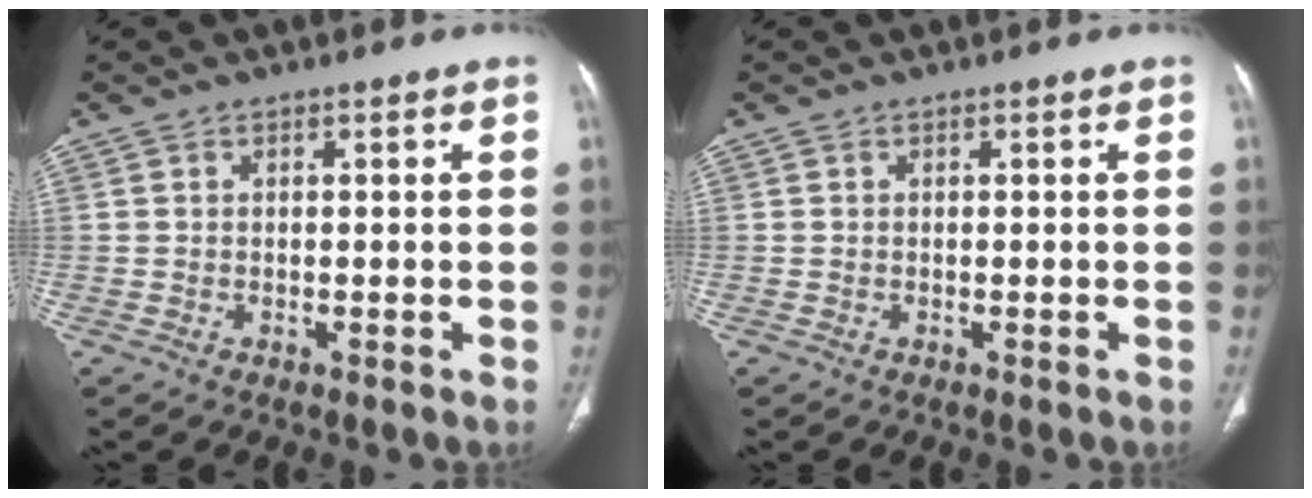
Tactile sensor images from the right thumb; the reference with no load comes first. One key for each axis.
{"total": 0.0}